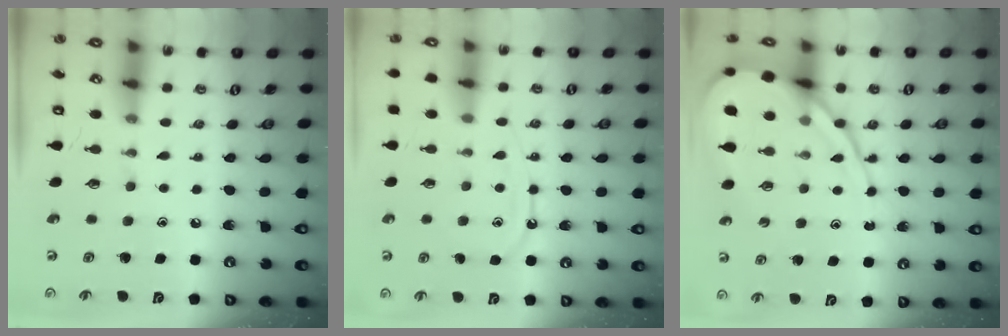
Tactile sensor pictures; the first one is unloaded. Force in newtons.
{"total": 8.5, "press": 8.5, "slide": 0.8}
{"total": 12.6, "press": 12.6, "slide": 1.5}